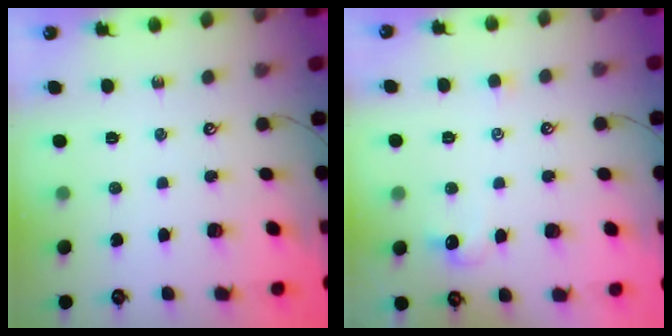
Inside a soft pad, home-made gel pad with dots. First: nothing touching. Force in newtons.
{"total": 0.6, "press": 0.1, "slide": 0.6}